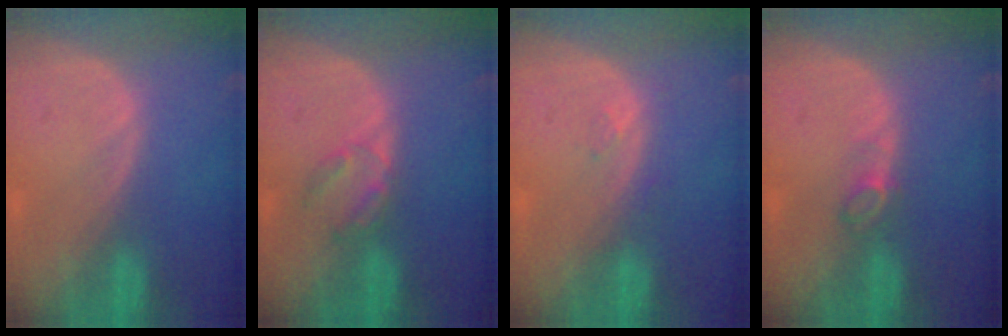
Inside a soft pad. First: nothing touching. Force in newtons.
{"total": 2.8, "press": 2.8, "slide": 0.3}
{"total": 1.1, "press": 1.0, "slide": 0.4}
{"total": 2.0, "press": 1.9, "slide": 0.4}